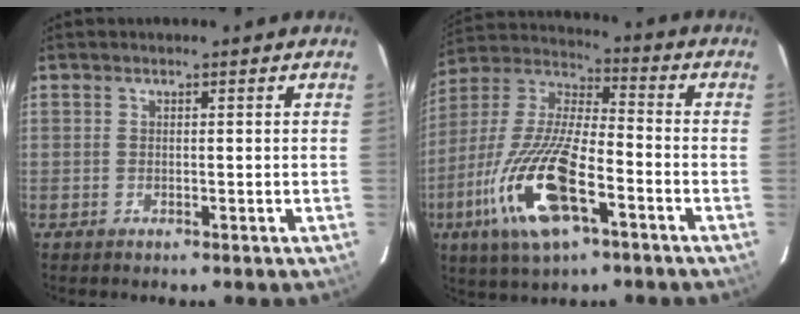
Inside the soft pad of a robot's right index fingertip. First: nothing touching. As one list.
[{"total": 20.0, "force": [-8.8, 6.6, 16.8], "torque": [-0.354, -0.029, -0.172]}]